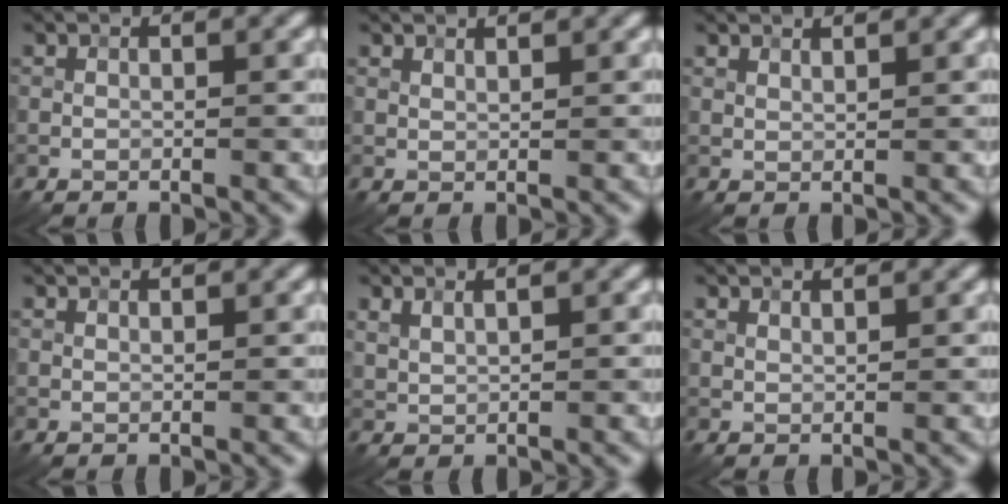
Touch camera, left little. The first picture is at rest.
{"total": 1.4, "force": [1.3, 0.2, 0.4], "torque": [-0.010, -0.003, 0.017]}
{"total": 1.8, "force": [1.7, 0.3, 0.7], "torque": [-0.013, -0.002, 0.020]}
{"total": 1.3, "force": [1.2, 0.1, 0.4], "torque": [-0.009, -0.003, 0.013]}
{"total": 1.6, "force": [1.3, 0.3, 0.7], "torque": [-0.022, -0.001, 0.028]}
{"total": 1.7, "force": [1.5, 0.2, 0.6], "torque": [-0.012, -0.002, 0.020]}